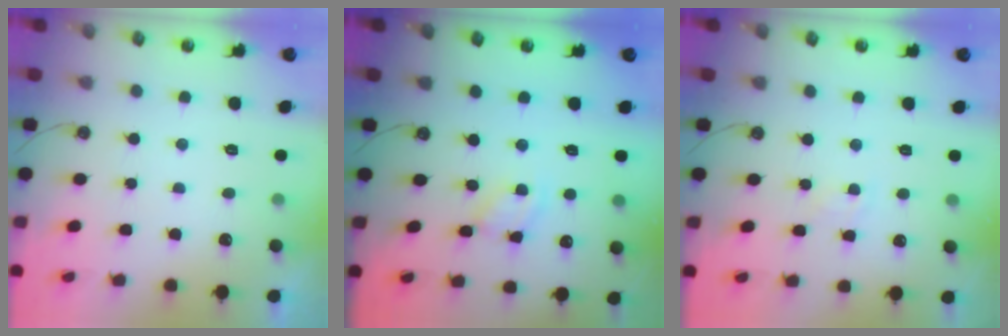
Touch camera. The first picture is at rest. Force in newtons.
{"total": 2.3, "press": 2.3, "slide": 0.1}
{"total": 3.4, "press": 3.4, "slide": 0.4}